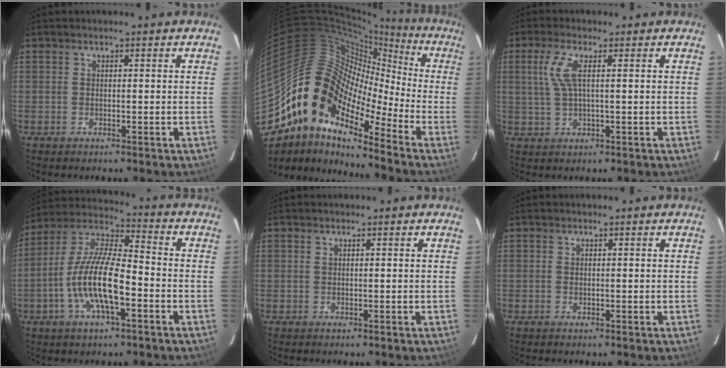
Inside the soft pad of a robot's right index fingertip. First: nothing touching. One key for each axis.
{"total": 14.8, "fx": -9.2, "fy": 8.1, "fz": 8.3, "tx": -0.129, "ty": 0.015, "tz": -0.196}
{"total": 5.2, "fx": 1.2, "fy": 1.1, "fz": 5.0, "tx": -0.112, "ty": 0.005, "tz": 0.027}
{"total": 14.2, "fx": -4.8, "fy": 4.0, "fz": 12.8, "tx": -0.259, "ty": -0.001, "tz": -0.094}
{"total": 0.0}
{"total": 0.0}